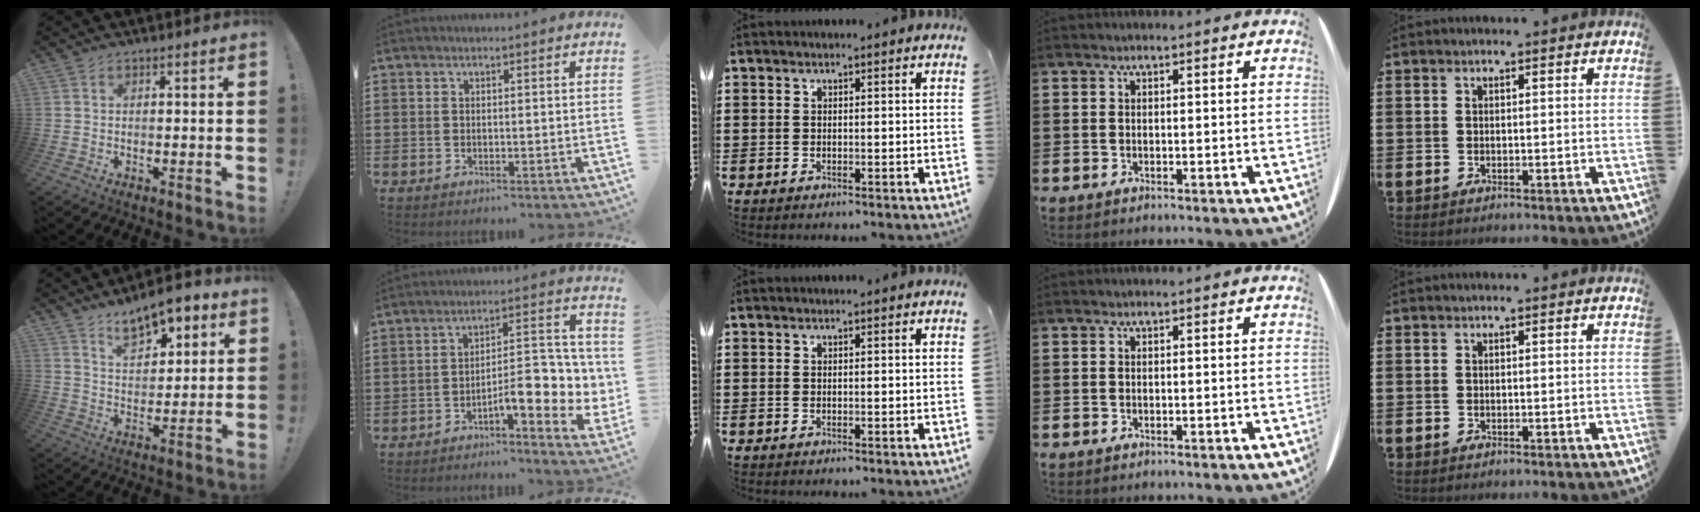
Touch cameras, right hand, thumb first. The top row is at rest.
{"thumb": {"total": 11.3, "force": [8.0, 5.2, 6.0], "torque": [-0.086, -0.047, 0.144]}, "index": {"total": 8.4, "force": [-2.8, 3.2, 7.3], "torque": [-0.089, -0.012, -0.052]}}